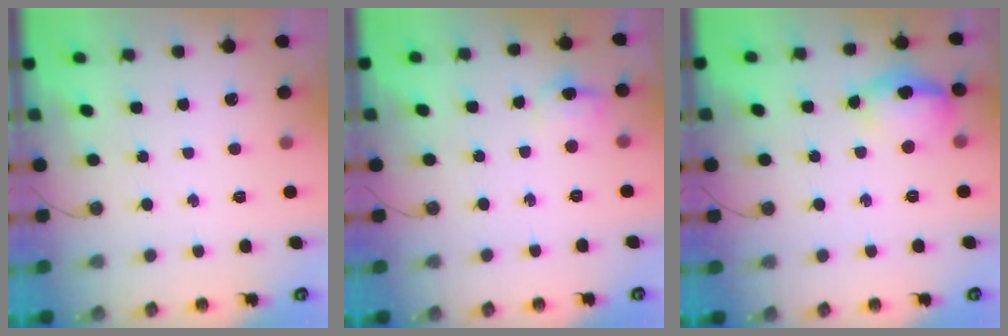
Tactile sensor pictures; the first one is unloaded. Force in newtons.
{"total": 8.1, "press": 8.1, "slide": 0.8}
{"total": 15.2, "press": 14.2, "slide": 5.5}